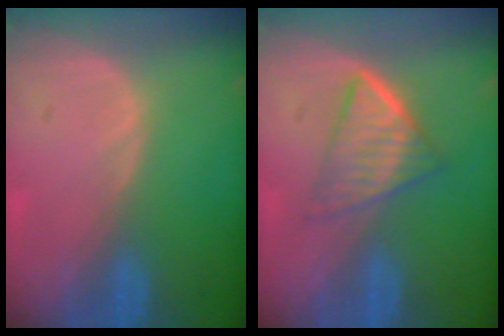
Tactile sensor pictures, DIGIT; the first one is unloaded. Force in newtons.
{"total": 6.4, "press": 5.5, "slide": 3.4}